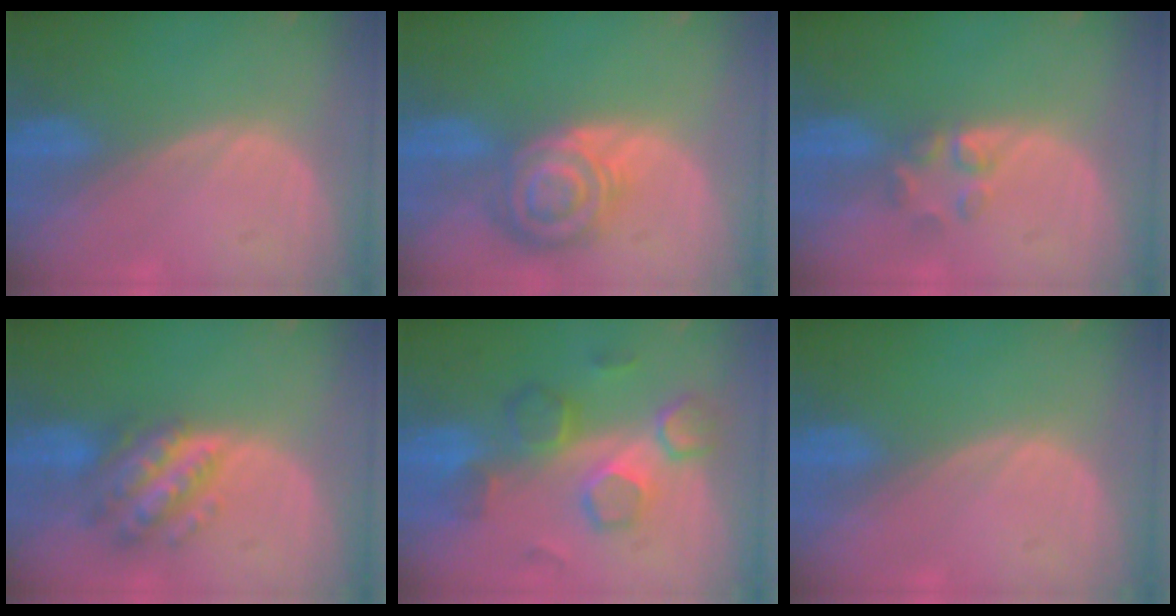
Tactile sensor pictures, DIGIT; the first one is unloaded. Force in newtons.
{"total": 8.4, "press": 7.3, "slide": 4.2}
{"total": 2.9, "press": 2.9, "slide": 0.3}
{"total": 7.4, "press": 7.3, "slide": 0.5}
{"total": 8.4, "press": 8.3, "slide": 1.4}
{"total": 0.0}